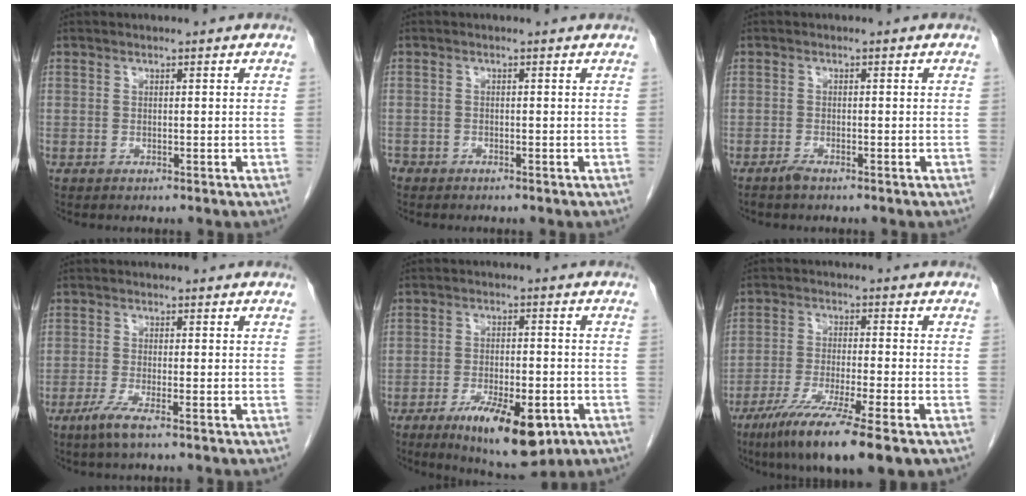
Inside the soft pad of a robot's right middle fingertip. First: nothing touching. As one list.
[{"total": 1.2, "force": [-0.7, 0.8, 0.6], "torque": [0.000, 0.005, -0.009]}, {"total": 1.1, "force": [-1.0, 0.1, 0.5], "torque": [-0.016, -0.002, -0.018]}, {"total": 2.4, "force": [-1.4, 0.3, 2.0], "torque": [-0.043, -0.006, -0.027]}, {"total": 12.3, "force": [-6.1, 4.0, 9.9], "torque": [-0.152, -0.015, -0.086]}, {"total": 12.7, "force": [-8.0, 0.4, 9.9], "torque": [-0.174, -0.037, -0.133]}]